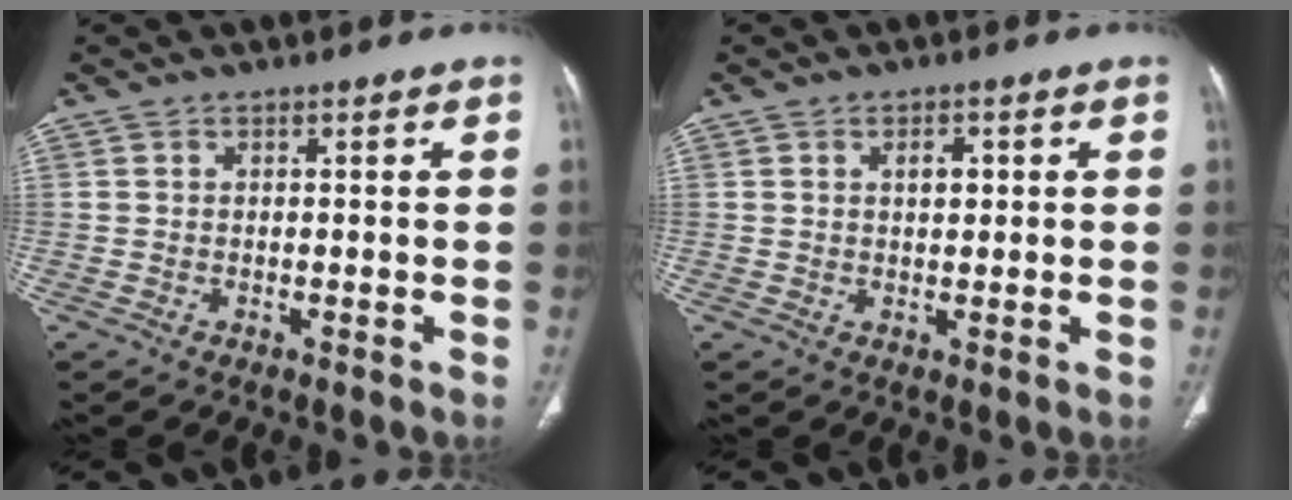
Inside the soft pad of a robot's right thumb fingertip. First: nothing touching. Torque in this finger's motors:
{"motor_torque": [-0.56, 0.21, -0.30, -0.11, -0.02]}